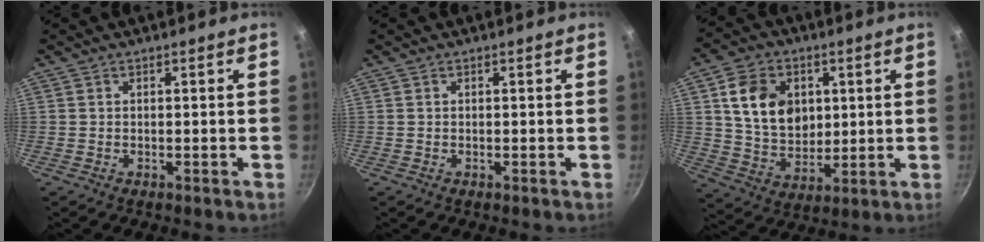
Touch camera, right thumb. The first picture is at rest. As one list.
[{"total": 0.0}, {"total": 13.4, "force": [3.5, 10.3, 8.0], "torque": [-0.109, -0.011, 0.068]}]